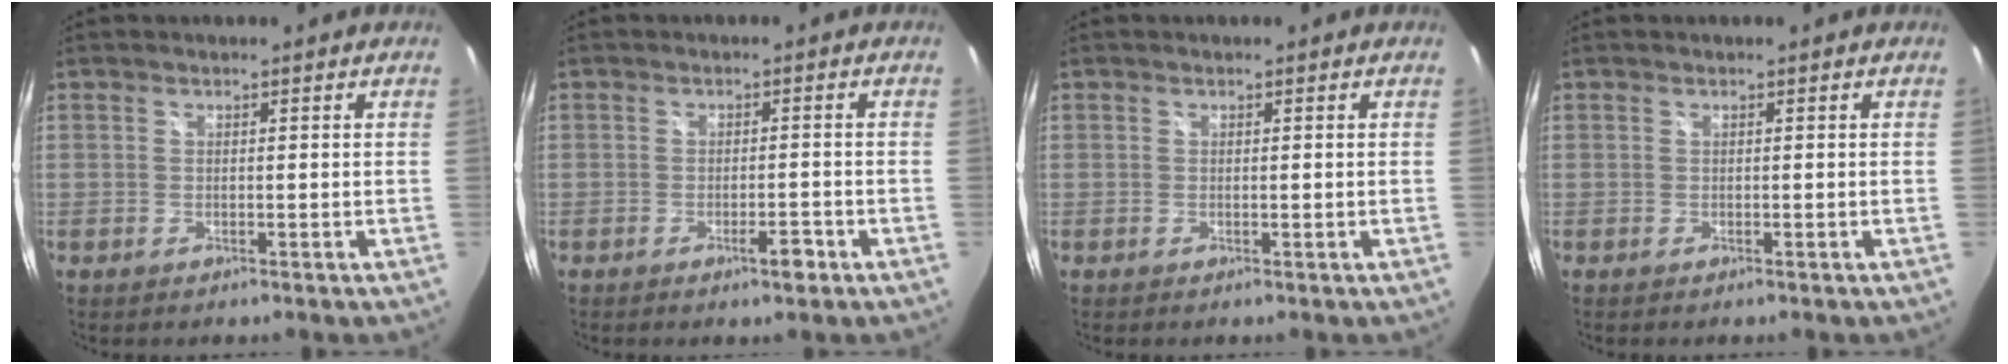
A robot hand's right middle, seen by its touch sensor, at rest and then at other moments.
{"total": 2.8, "force": [-1.7, 0.8, 2.1], "torque": [-0.037, -0.004, -0.025]}
{"total": 0.0}
{"total": 0.0}